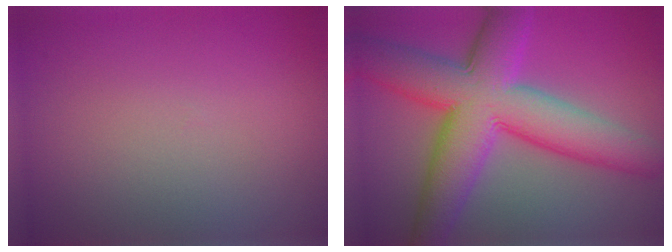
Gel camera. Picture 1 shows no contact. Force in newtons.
{"total": 11.9, "press": 11.9, "slide": 0.1}